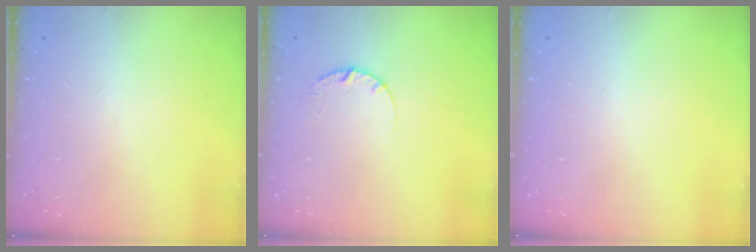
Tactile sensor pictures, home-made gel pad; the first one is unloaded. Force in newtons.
{"total": 3.6, "press": 3.6, "slide": 0.5}
{"total": 0.0}